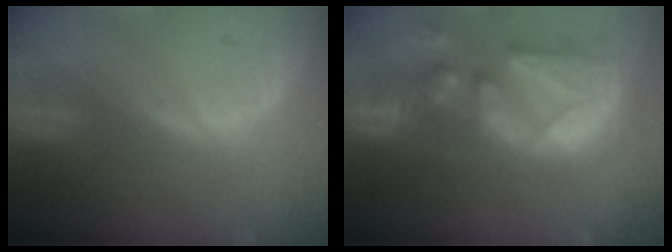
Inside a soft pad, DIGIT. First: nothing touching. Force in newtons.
{"total": 12.1, "press": 10.9, "slide": 5.2}